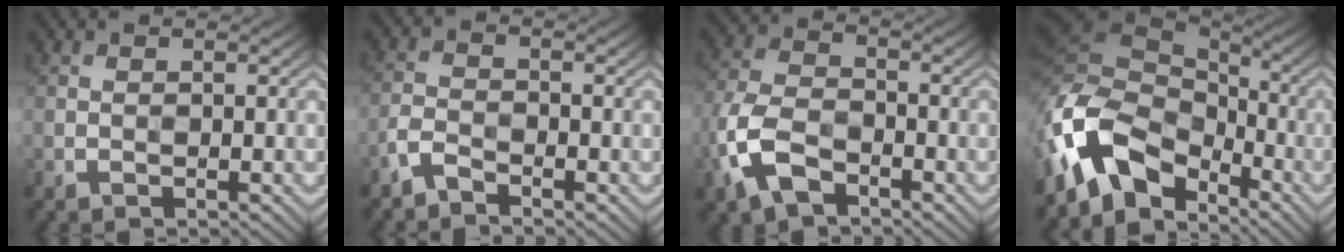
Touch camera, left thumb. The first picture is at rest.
{"total": 2.8, "force": [-2.4, 0.7, 1.2], "torque": [-0.028, -0.001, -0.063]}
{"total": 8.6, "force": [-4.4, 4.7, 5.7], "torque": [-0.143, -0.003, -0.104]}
{"total": 13.4, "force": [-5.8, 8.4, 8.6], "torque": [-0.199, -0.003, -0.121]}